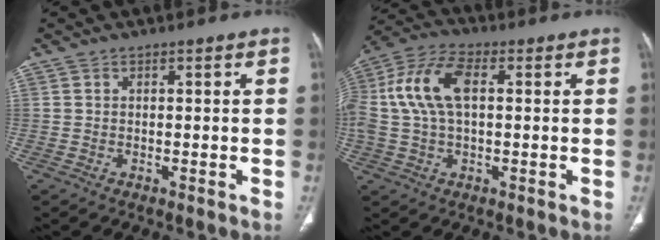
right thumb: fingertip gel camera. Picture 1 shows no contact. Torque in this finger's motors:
{"motor_torque": [1.23, 1.23, 0.89, 0.22, 0.24]}